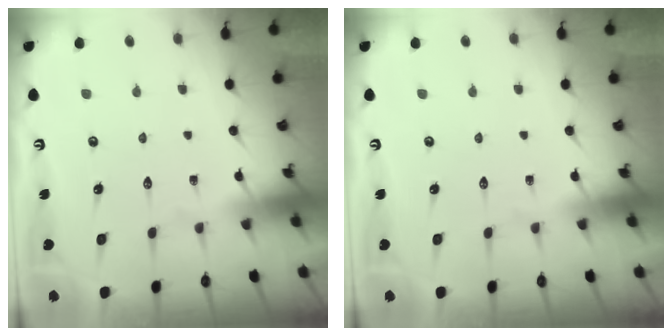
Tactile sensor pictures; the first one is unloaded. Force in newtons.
{"total": 0.0}